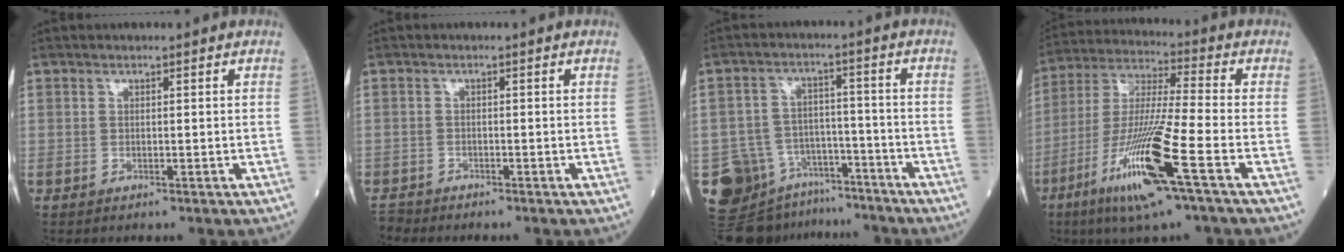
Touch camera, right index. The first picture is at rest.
{"total": 1.4, "force": [-1.3, 0.0, -0.5], "torque": [0.011, -0.008, -0.030]}
{"total": 11.5, "force": [-8.7, 7.1, 2.3], "torque": [-0.049, 0.049, -0.132]}
{"total": 16.1, "force": [-7.3, -0.2, 14.3], "torque": [-0.298, -0.026, -0.139]}